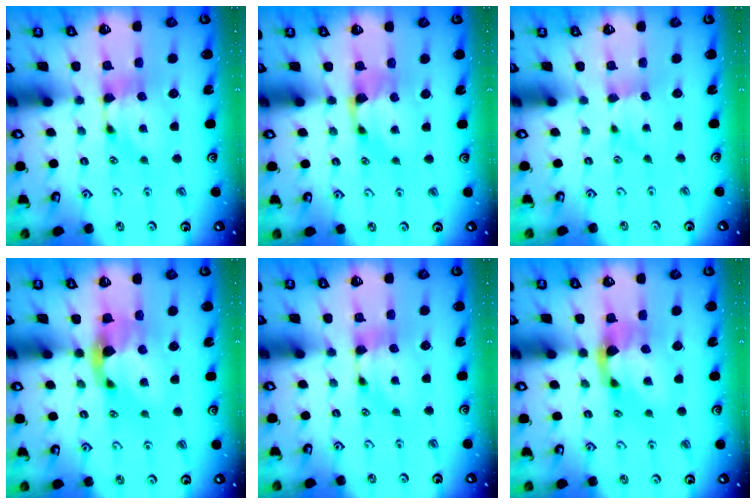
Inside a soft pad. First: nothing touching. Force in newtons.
{"total": 0.6, "press": 0.1, "slide": 0.6}
{"total": 1.4, "press": 1.3, "slide": 0.5}
{"total": 2.8, "press": 2.5, "slide": 1.3}
{"total": 0.0}
{"total": 2.4, "press": 2.0, "slide": 1.3}